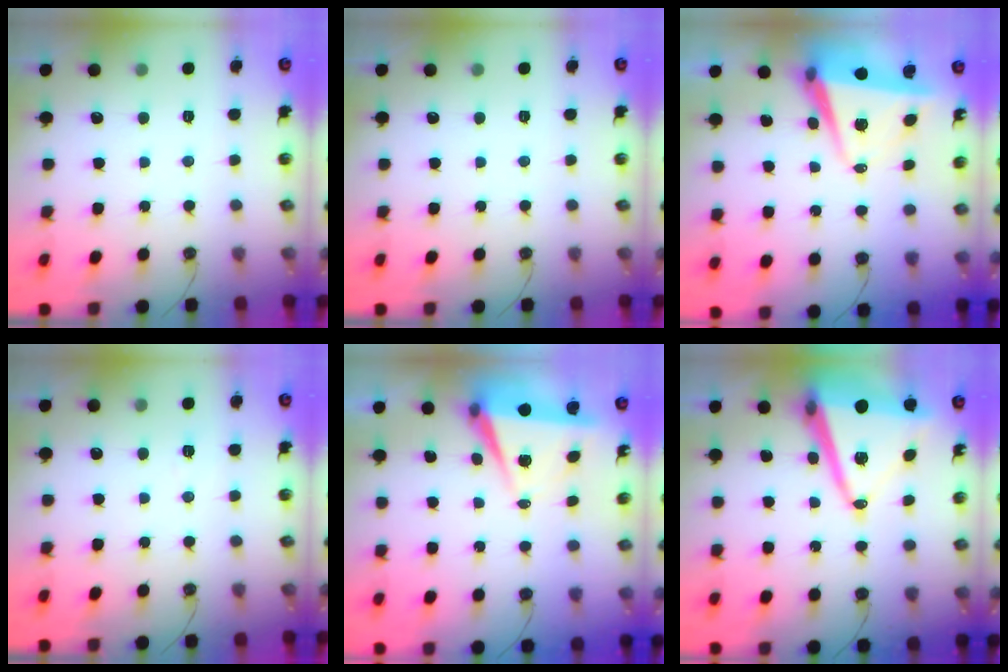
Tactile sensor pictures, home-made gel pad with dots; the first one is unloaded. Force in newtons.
{"total": 0.0}
{"total": 6.8, "press": 5.9, "slide": 3.5}
{"total": 6.9, "press": 5.4, "slide": 4.3}
{"total": 6.0, "press": 4.1, "slide": 4.3}
{"total": 16.6, "press": 16.1, "slide": 4.0}